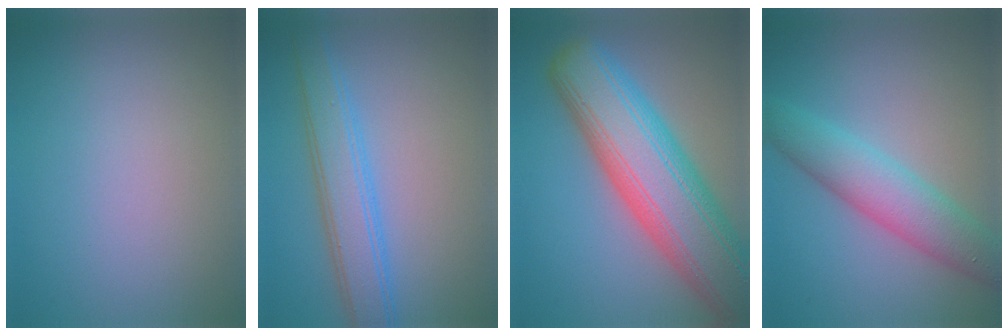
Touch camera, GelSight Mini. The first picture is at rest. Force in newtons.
{"total": 4.5, "press": 4.5, "slide": 0.1}
{"total": 12.4, "press": 12.4, "slide": 0.7}
{"total": 5.4, "press": 5.4, "slide": 0.0}